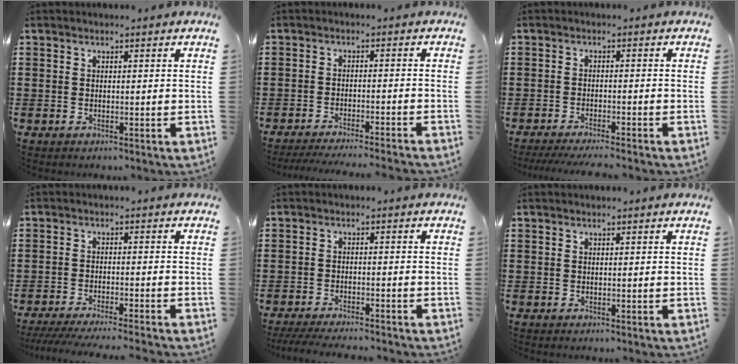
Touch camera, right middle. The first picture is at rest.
{"total": 3.2, "force": [-3.1, -0.4, 1.0], "torque": [-0.016, -0.004, -0.060]}
{"total": 2.8, "force": [-2.5, -0.2, 1.0], "torque": [-0.016, -0.002, -0.050]}
{"total": 3.4, "force": [-3.1, -0.3, 1.3], "torque": [-0.027, -0.009, -0.063]}
{"total": 3.2, "force": [-3.1, 0.0, 0.9], "torque": [-0.021, -0.003, -0.065]}
{"total": 0.0}